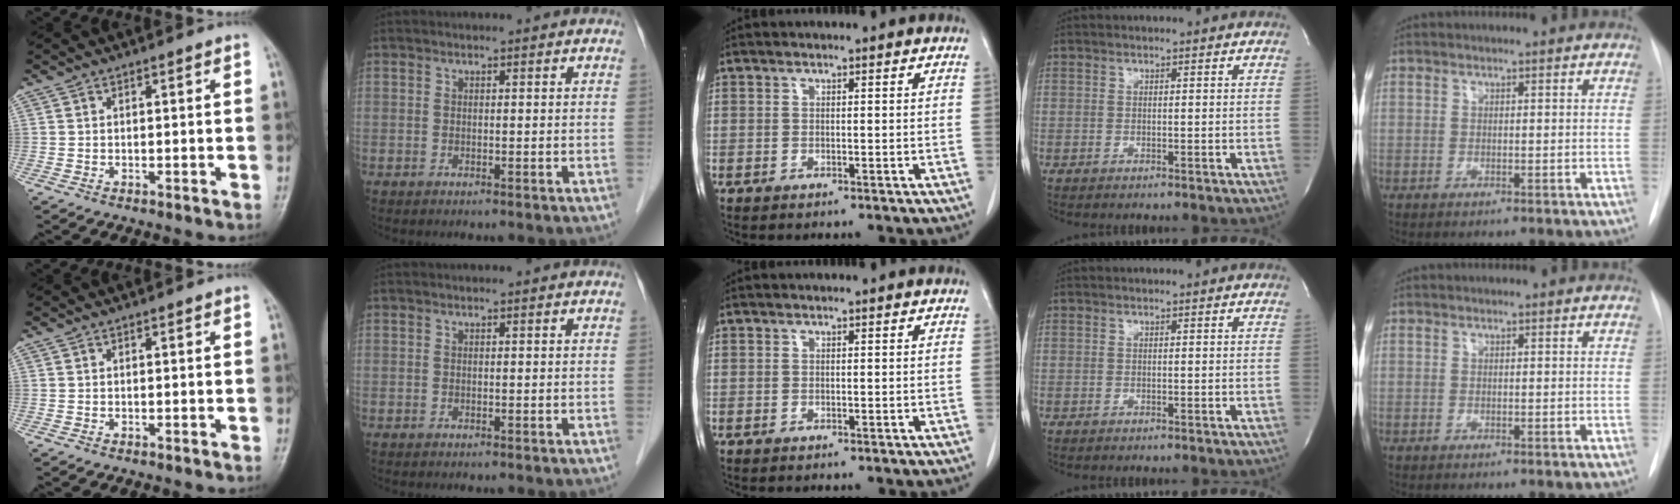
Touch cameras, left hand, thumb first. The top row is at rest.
{}